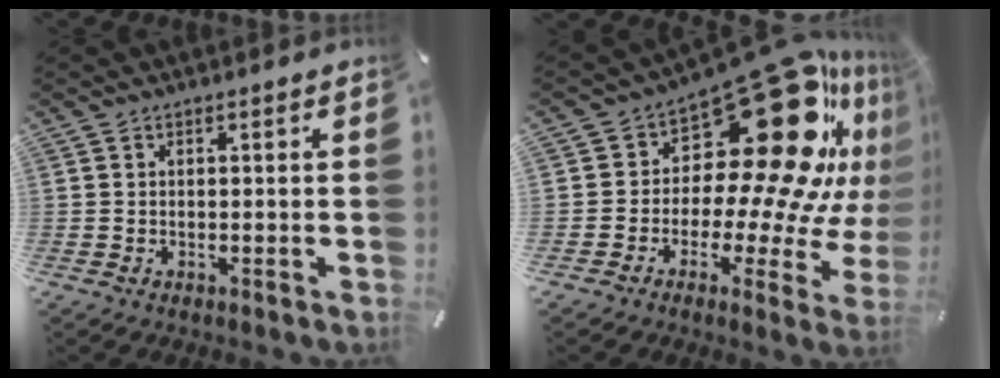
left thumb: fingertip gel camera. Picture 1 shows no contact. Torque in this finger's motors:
{"motor_torque": [2.15, 2.14, 0.83, 0.34, 0.12]}